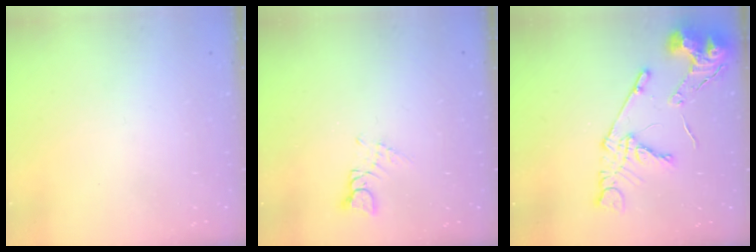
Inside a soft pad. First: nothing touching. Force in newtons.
{"total": 1.6, "press": 1.6, "slide": 0.2}
{"total": 17.4, "press": 17.3, "slide": 1.7}